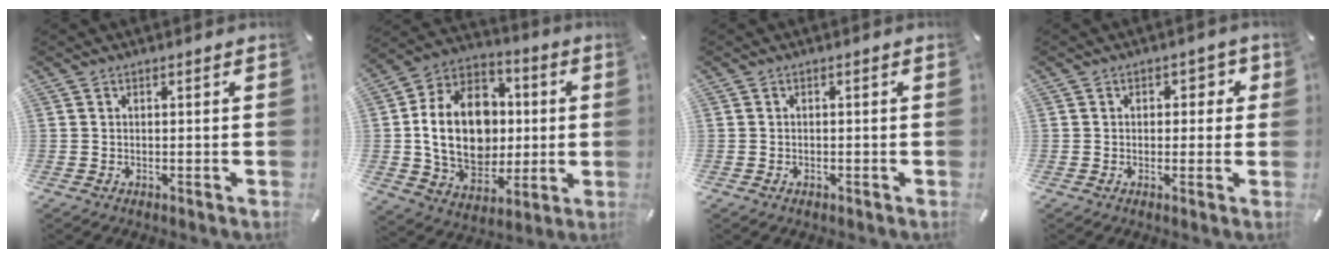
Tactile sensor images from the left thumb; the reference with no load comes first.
{"total": 20.1, "force": [0.0, 16.0, 12.1], "torque": [-0.247, 0.007, 0.010]}
{"total": 0.9, "force": [-0.5, 0.6, 0.2], "torque": [-0.004, 0.003, -0.013]}
{"total": 3.2, "force": [-0.1, 2.7, 1.7], "torque": [-0.012, 0.002, -0.013]}